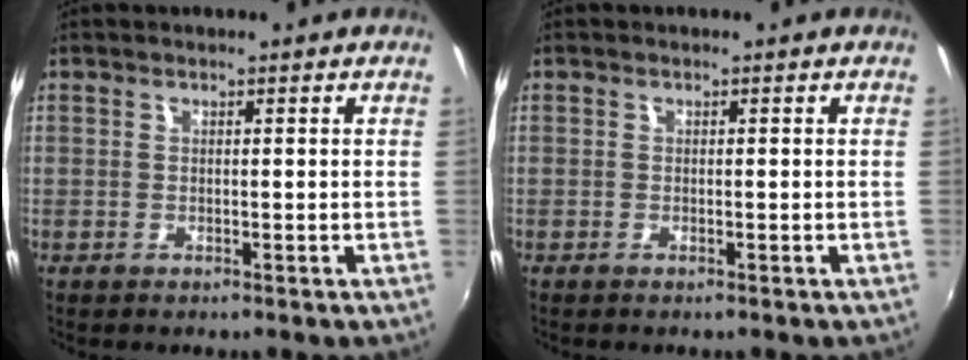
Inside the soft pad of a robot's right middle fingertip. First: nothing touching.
{"total": 0.0}